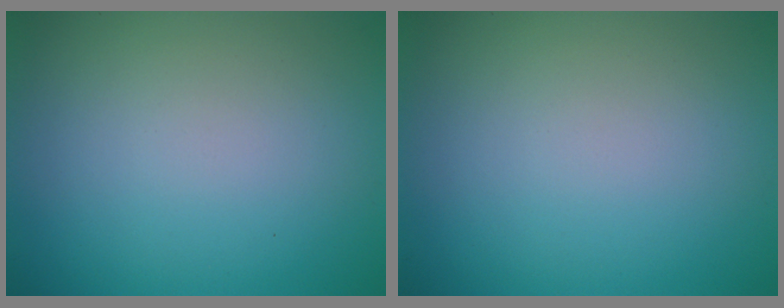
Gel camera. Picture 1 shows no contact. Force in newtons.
{"total": 0.0}